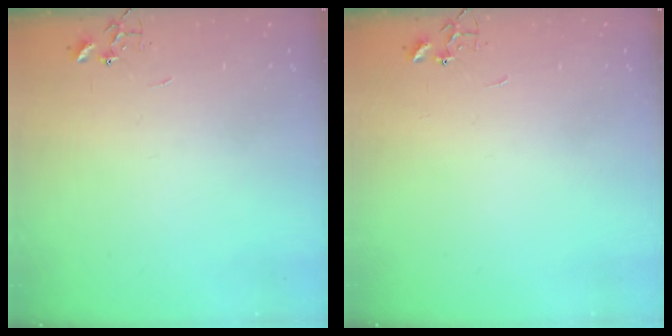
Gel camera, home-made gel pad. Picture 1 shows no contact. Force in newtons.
{"total": 0.0}